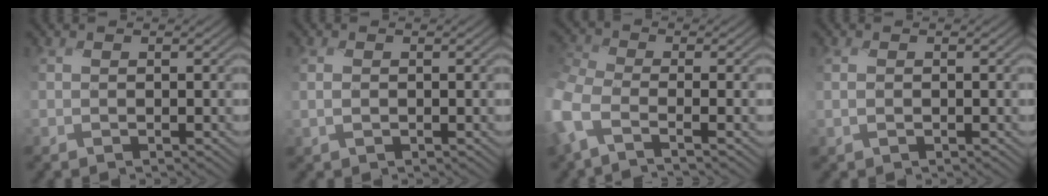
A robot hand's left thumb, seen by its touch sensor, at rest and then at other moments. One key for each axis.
{"total": 1.5, "fx": -0.3, "fy": 0.9, "fz": 1.1, "tx": -0.026, "ty": -0.001, "tz": -0.005}
{"total": 5.4, "fx": -3.1, "fy": 2.3, "fz": 3.8, "tx": -0.107, "ty": -0.008, "tz": -0.085}
{"total": 1.1, "fx": -0.2, "fy": 0.7, "fz": 0.8, "tx": -0.020, "ty": -0.001, "tz": -0.004}